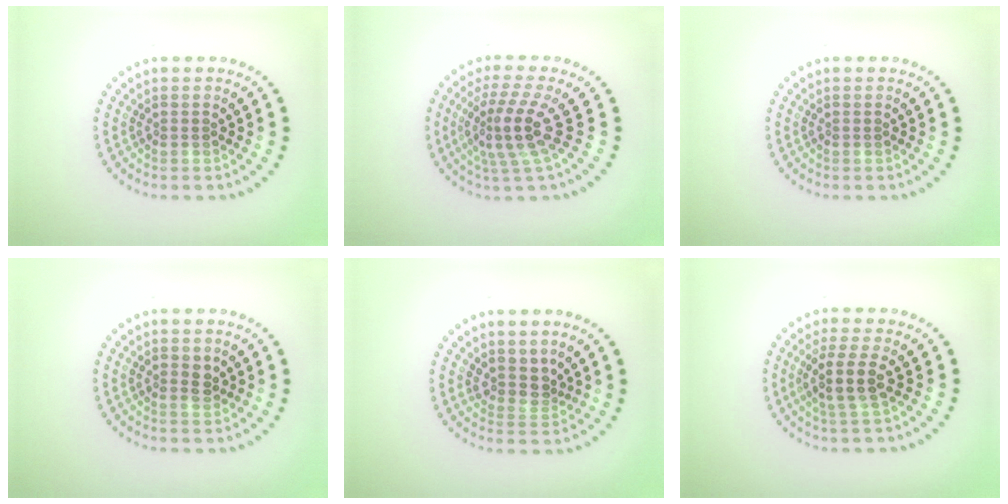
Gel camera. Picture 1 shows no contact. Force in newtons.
{"total": 4.1, "press": 3.1, "slide": 2.7}
{"total": 0.0}
{"total": 1.3, "press": 1.2, "slide": 0.3}
{"total": 2.2, "press": 1.6, "slide": 1.5}
{"total": 2.9, "press": 2.4, "slide": 1.6}